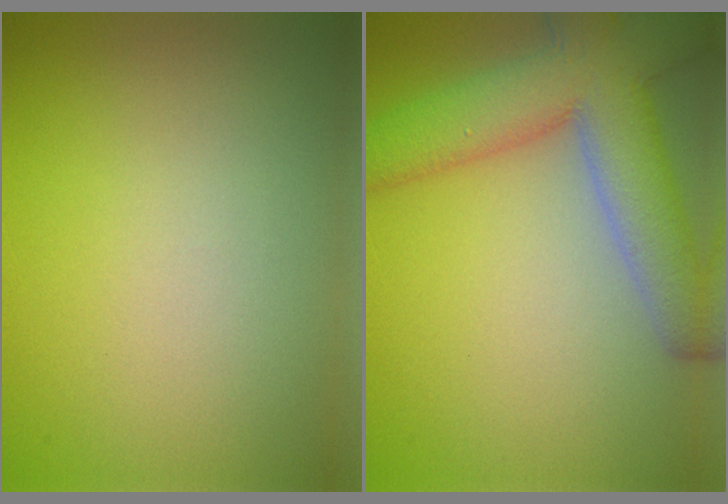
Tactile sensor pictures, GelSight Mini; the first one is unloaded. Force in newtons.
{"total": 8.8, "press": 8.8, "slide": 0.5}